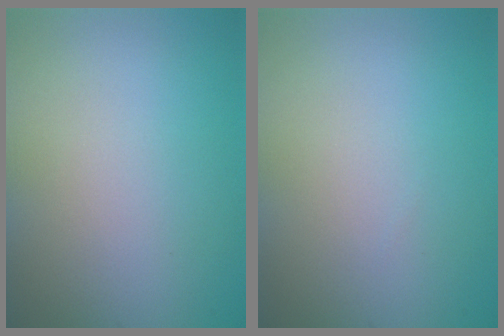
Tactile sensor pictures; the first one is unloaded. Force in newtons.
{"total": 0.0}